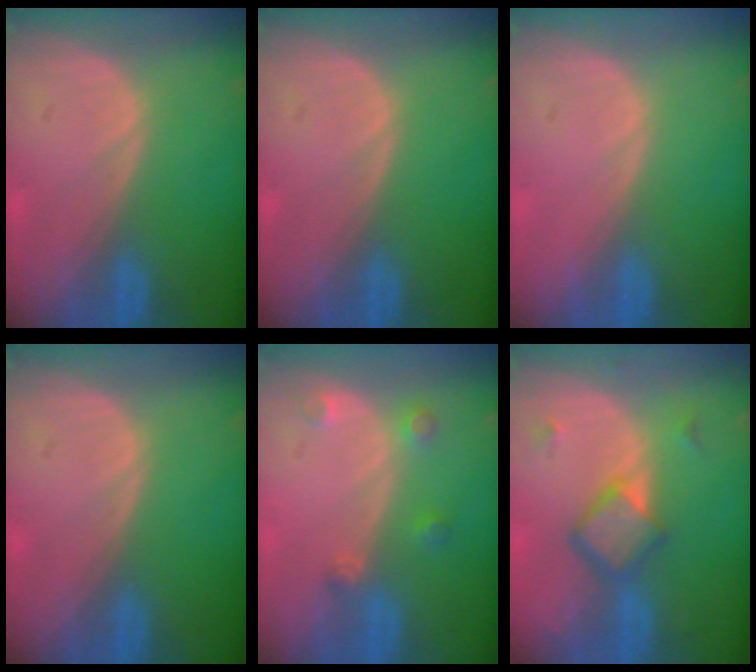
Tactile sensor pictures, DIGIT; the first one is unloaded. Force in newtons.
{"total": 0.0}
{"total": 0.0}
{"total": 0.0}
{"total": 2.6, "press": 2.6, "slide": 0.4}
{"total": 5.9, "press": 5.2, "slide": 2.8}